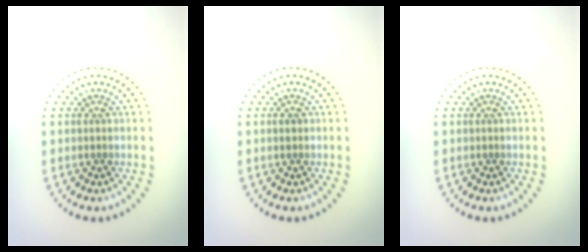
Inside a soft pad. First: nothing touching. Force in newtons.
{"total": 0.8, "press": 0.8, "slide": 0.1}
{"total": 0.0}